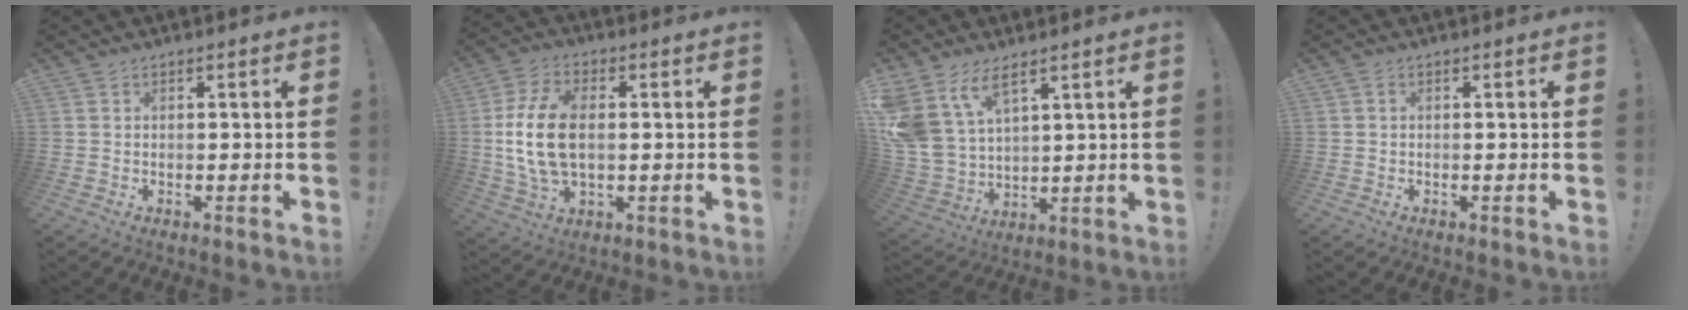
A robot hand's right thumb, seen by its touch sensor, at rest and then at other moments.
{"total": 14.7, "force": [0.6, 8.6, 11.9], "torque": [-0.237, 0.002, 0.014]}
{"total": 12.7, "force": [7.8, 6.8, 7.2], "torque": [-0.168, -0.047, 0.153]}
{"total": 0.5, "force": [0.0, 0.5, 0.3], "torque": [-0.010, 0.004, 0.000]}